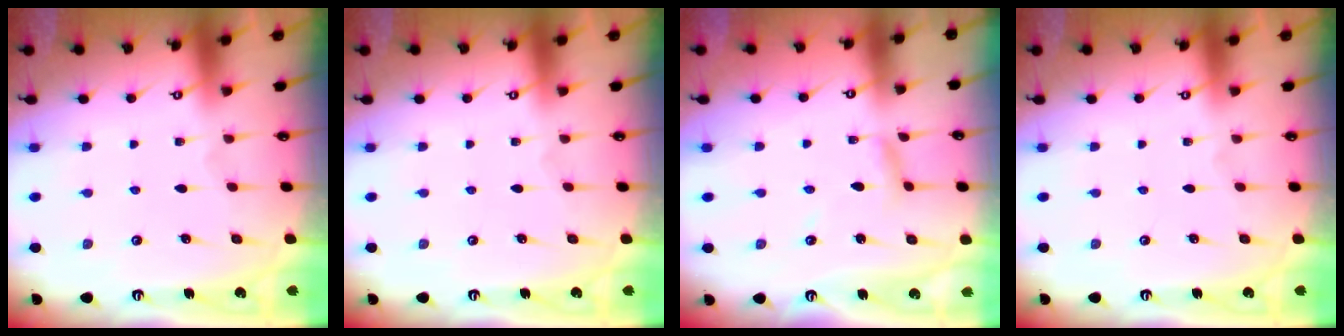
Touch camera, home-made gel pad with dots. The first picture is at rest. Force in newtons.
{"total": 0.0}
{"total": 5.0, "press": 4.9, "slide": 0.3}
{"total": 0.0}